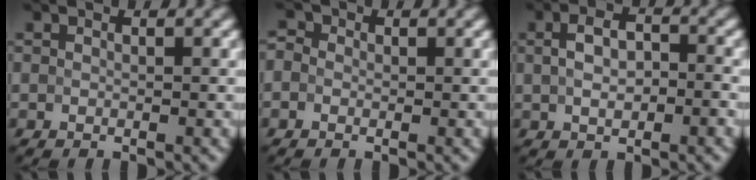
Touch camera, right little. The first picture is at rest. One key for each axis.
{"total": 1.6, "fx": 0.4, "fy": 1.4, "fz": 0.7, "tx": -0.007, "ty": 0.000, "tz": -0.016}
{"total": 4.0, "fx": 0.1, "fy": 2.4, "fz": 3.2, "tx": -0.057, "ty": 0.008, "tz": 0.004}